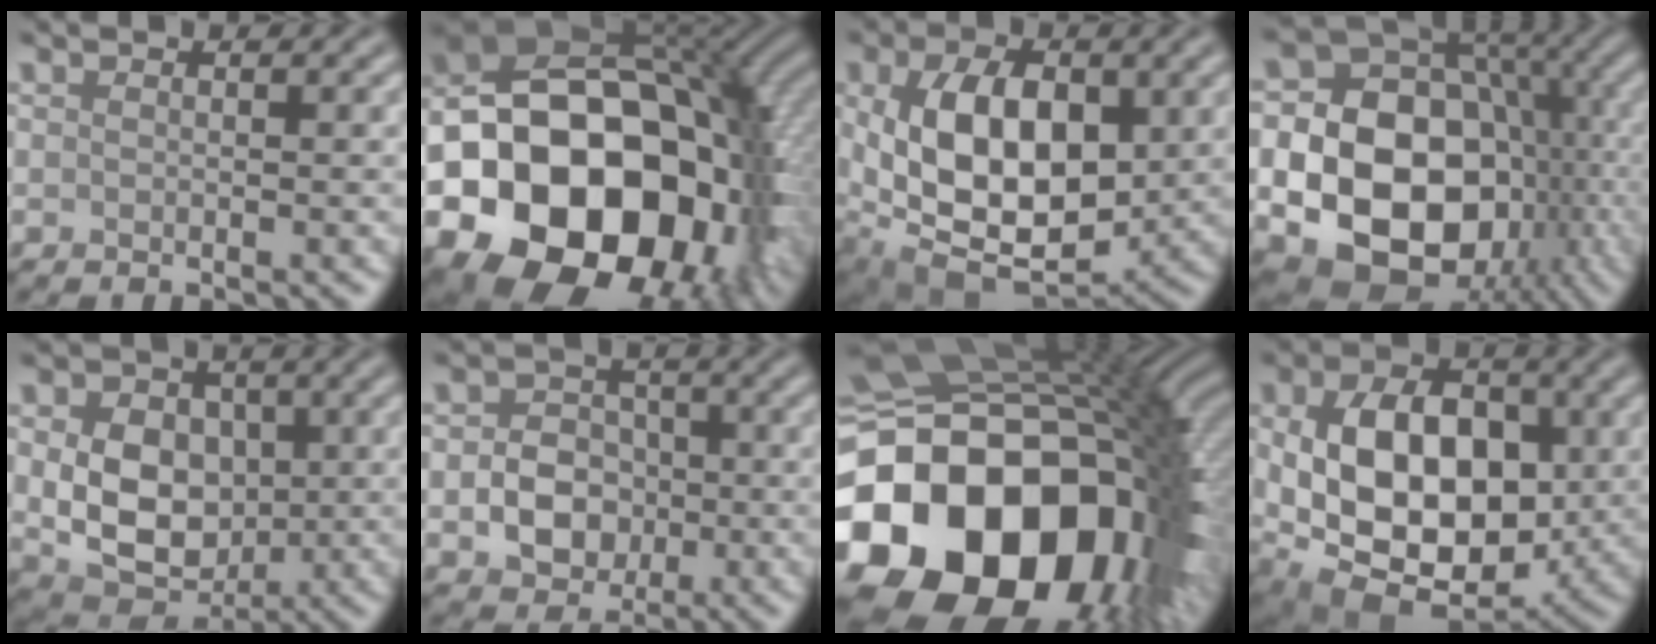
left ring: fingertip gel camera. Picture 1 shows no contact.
{"total": 25.6, "force": [-7.6, 20.2, 13.7], "torque": [-0.231, -0.044, -0.162]}
{"total": 11.8, "force": [0.8, 7.5, 9.1], "torque": [-0.174, -0.009, 0.020]}
{"total": 18.4, "force": [-3.1, 15.1, 10.0], "torque": [-0.156, -0.023, -0.061]}
{"total": 8.5, "force": [0.4, 6.5, 5.6], "torque": [-0.094, -0.015, 0.008]}
{"total": 4.8, "force": [-1.0, 3.9, 2.5], "torque": [-0.034, -0.001, -0.019]}
{"total": 23.1, "force": [-6.3, 16.8, 14.5], "torque": [-0.302, -0.048, -0.088]}
{"total": 12.8, "force": [-0.1, 8.6, 9.5], "torque": [-0.172, -0.009, 0.002]}